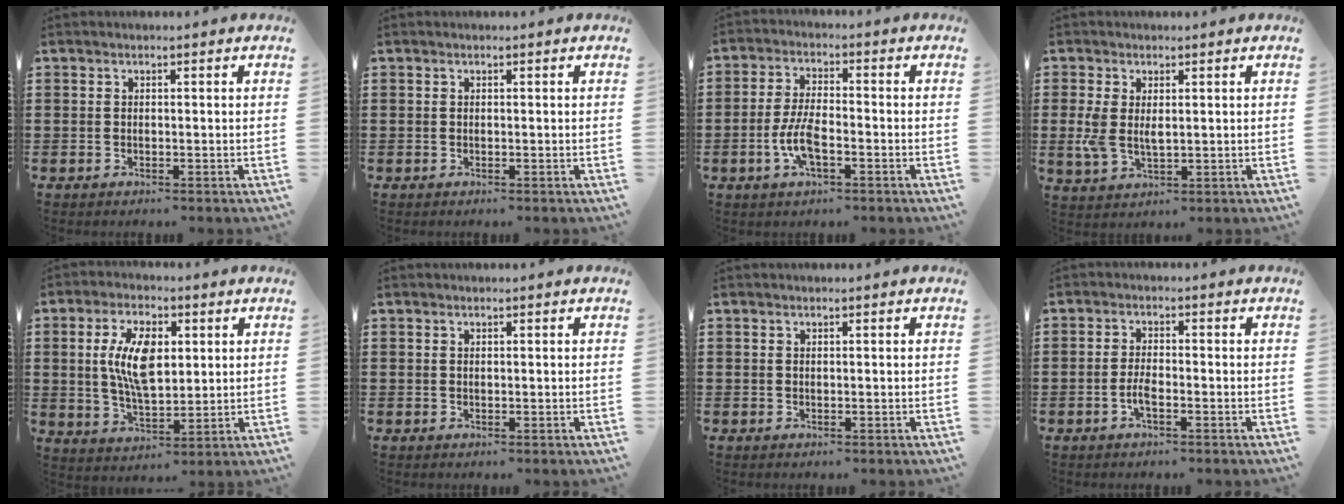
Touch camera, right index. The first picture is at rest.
{"total": 0.0}
{"total": 6.4, "force": [-2.1, 2.3, 5.7], "torque": [-0.136, -0.007, -0.048]}
{"total": 4.3, "force": [0.5, 2.3, 3.6], "torque": [-0.087, 0.001, 0.006]}
{"total": 9.4, "force": [1.9, 4.5, 8.1], "torque": [-0.160, 0.009, 0.029]}
{"total": 0.0}
{"total": 0.0}
{"total": 2.7, "force": [-1.2, 0.7, 2.4], "torque": [-0.058, -0.003, -0.026]}